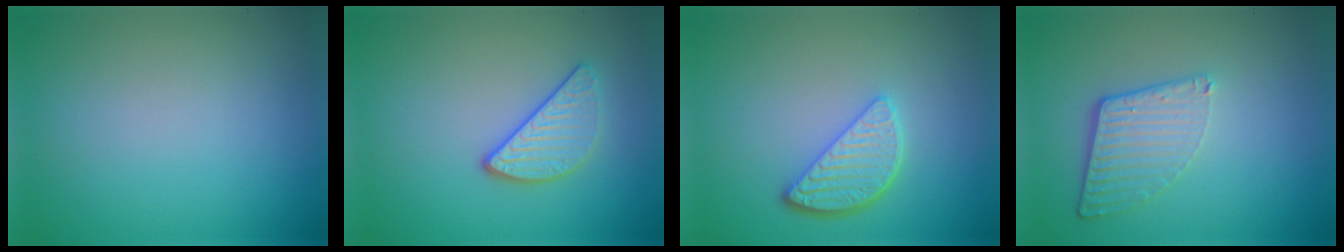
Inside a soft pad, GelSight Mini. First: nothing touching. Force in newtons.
{"total": 3.0, "press": 2.6, "slide": 1.3}
{"total": 3.6, "press": 3.0, "slide": 2.0}
{"total": 3.6, "press": 2.6, "slide": 2.4}